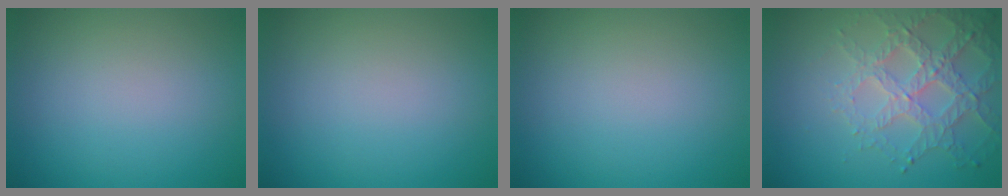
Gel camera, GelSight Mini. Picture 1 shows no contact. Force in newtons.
{"total": 0.0}
{"total": 0.0}
{"total": 4.5, "press": 4.0, "slide": 2.0}